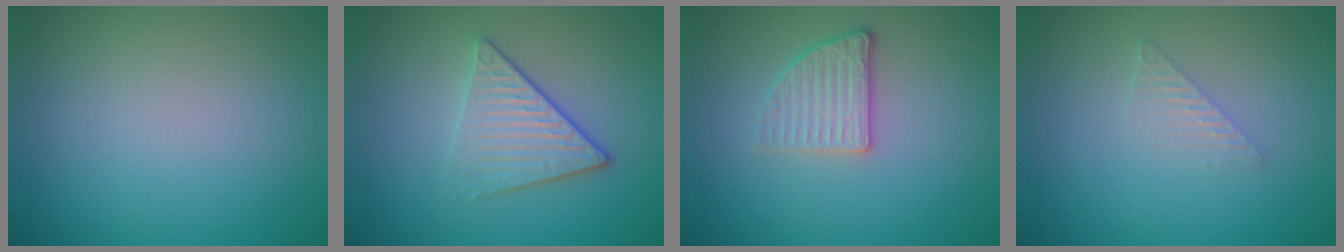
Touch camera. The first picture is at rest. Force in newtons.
{"total": 3.8, "press": 3.0, "slide": 2.4}
{"total": 2.8, "press": 2.3, "slide": 1.6}
{"total": 1.4, "press": 1.4, "slide": 0.1}